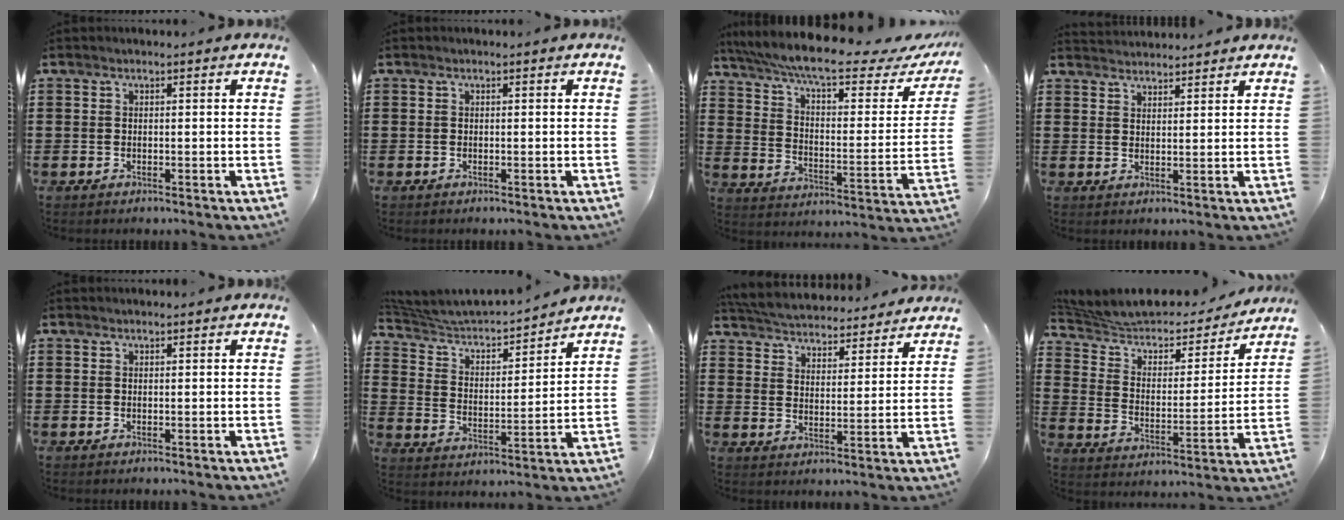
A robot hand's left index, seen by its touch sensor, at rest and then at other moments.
{"total": 0.0}
{"total": 10.4, "force": [8.0, 1.1, 6.5], "torque": [-0.147, -0.048, 0.134]}
{"total": 2.4, "force": [2.4, -0.1, -0.3], "torque": [0.000, -0.006, 0.047]}
{"total": 0.5, "force": [0.5, -0.1, 0.2], "torque": [-0.005, -0.002, 0.010]}
{"total": 4.0, "force": [3.7, 1.2, 1.1], "torque": [-0.049, -0.031, 0.052]}
{"total": 4.6, "force": [4.6, 0.0, 0.0], "torque": [-0.028, -0.039, 0.075]}
{"total": 5.4, "force": [4.5, 2.1, 2.2], "torque": [-0.069, -0.032, 0.071]}